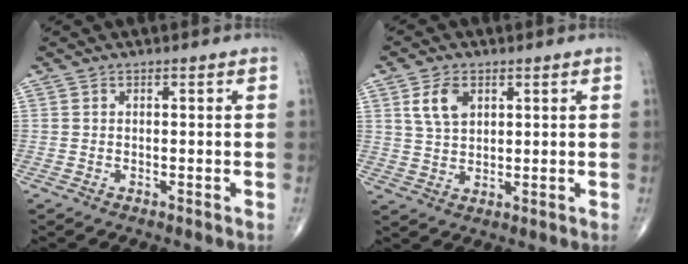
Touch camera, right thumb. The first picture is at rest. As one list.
[{"total": 6.0, "force": [2.4, 3.8, 4.0], "torque": [-0.064, -0.009, 0.050]}]